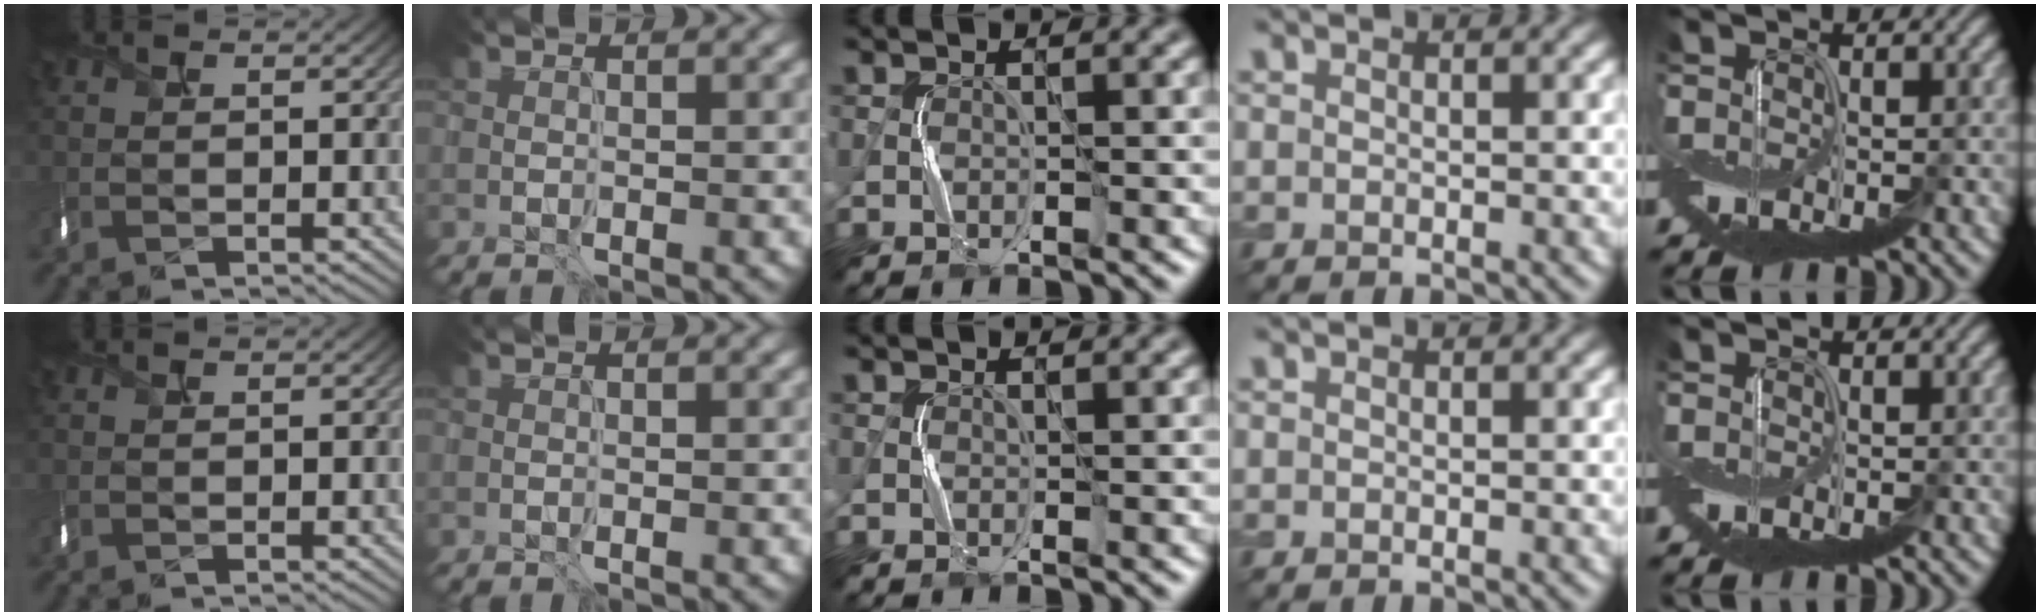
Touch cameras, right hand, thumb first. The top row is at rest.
{}